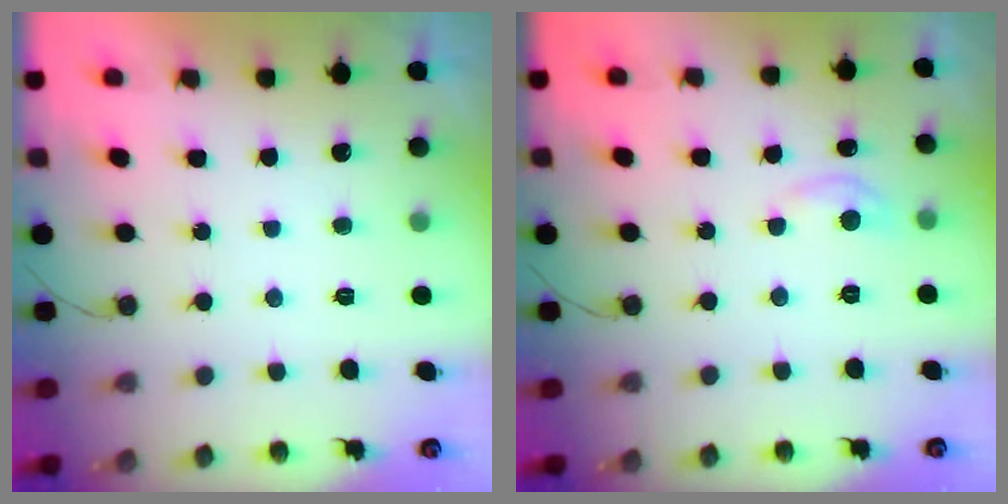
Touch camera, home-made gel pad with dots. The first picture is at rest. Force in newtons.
{"total": 5.4, "press": 5.3, "slide": 0.8}